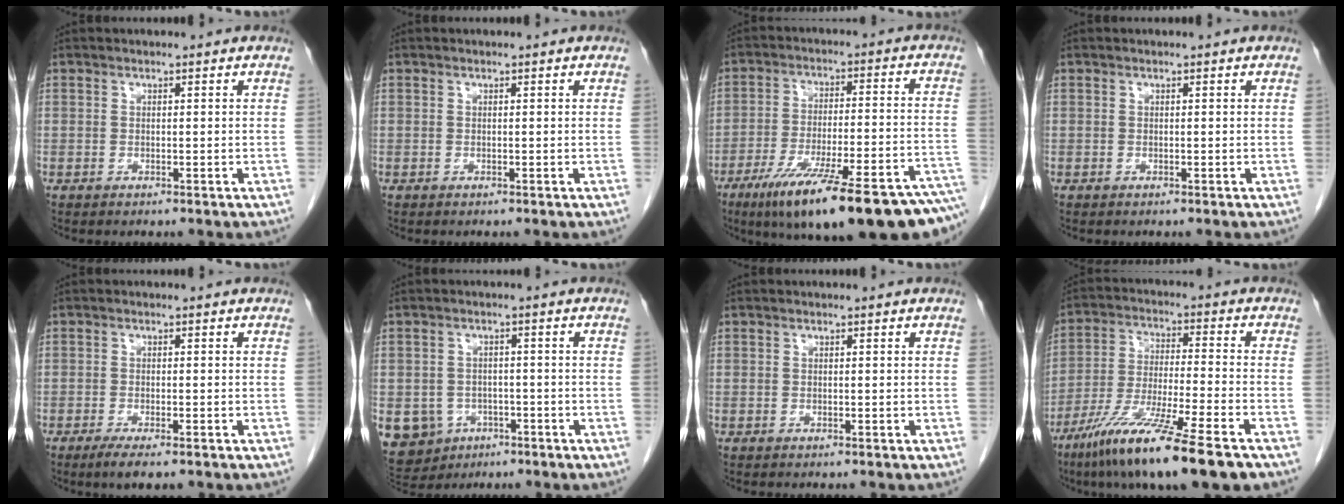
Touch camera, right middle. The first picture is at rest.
{"total": 0.0}
{"total": 25.8, "force": [-18.5, 2.4, 17.8], "torque": [-0.195, -0.011, -0.271]}
{"total": 0.0}
{"total": 3.7, "force": [-2.5, 0.6, 2.7], "torque": [-0.046, -0.010, -0.038]}
{"total": 10.0, "force": [-4.2, 8.7, 2.8], "torque": [-0.079, 0.009, -0.052]}
{"total": 0.0}
{"total": 15.8, "force": [-10.4, 0.2, 11.8], "torque": [-0.218, -0.051, -0.187]}